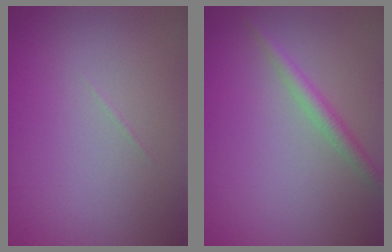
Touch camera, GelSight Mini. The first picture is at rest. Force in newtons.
{"total": 1.8, "press": 1.8, "slide": 0.0}